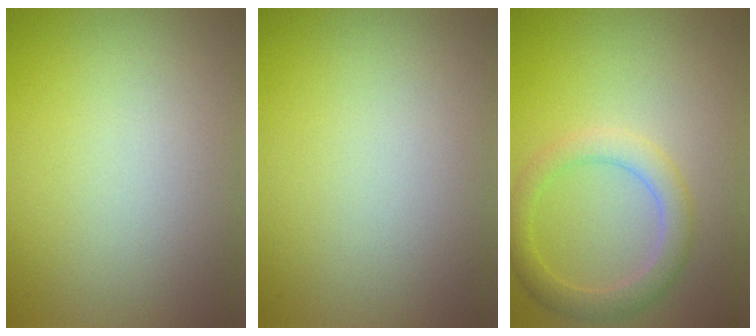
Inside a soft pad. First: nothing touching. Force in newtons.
{"total": 0.0}
{"total": 3.0, "press": 3.0, "slide": 0.1}